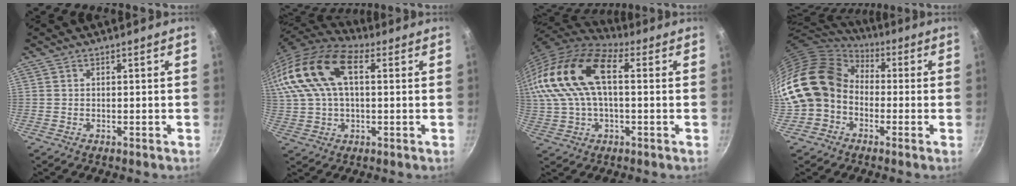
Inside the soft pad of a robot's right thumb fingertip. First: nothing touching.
{"total": 21.4, "force": [5.9, 12.3, 16.5], "torque": [-0.341, 0.029, 0.097]}
{"total": 21.8, "force": [4.4, 12.1, 17.6], "torque": [-0.366, 0.029, 0.068]}
{"total": 16.8, "force": [-1.1, 14.0, 9.3], "torque": [-0.159, 0.048, -0.034]}